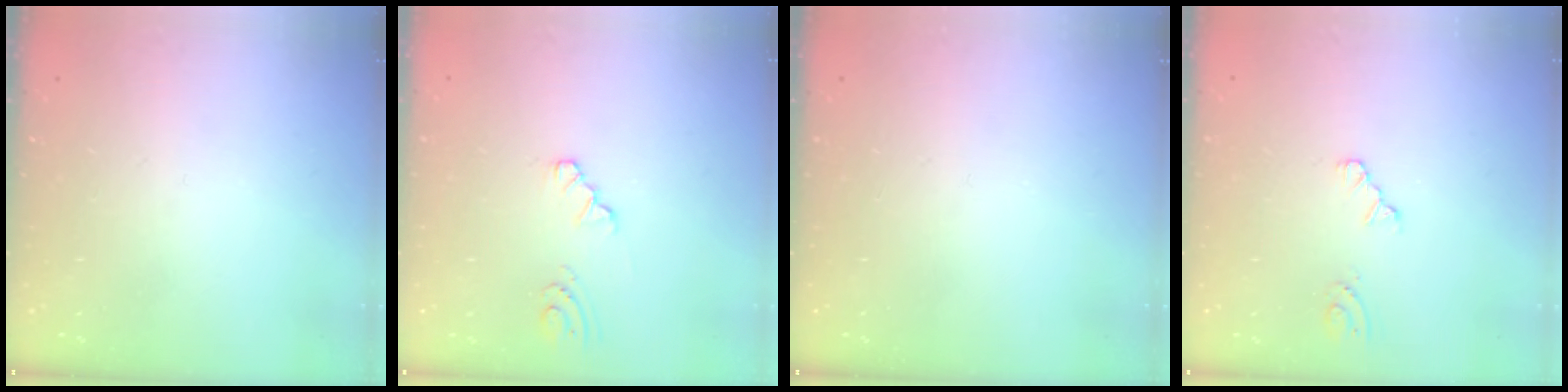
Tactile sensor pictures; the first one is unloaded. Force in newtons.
{"total": 3.0, "press": 3.0, "slide": 0.4}
{"total": 0.0}
{"total": 2.2, "press": 2.2, "slide": 0.3}